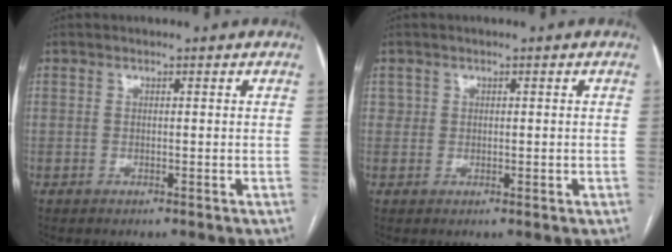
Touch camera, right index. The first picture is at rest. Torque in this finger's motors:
{"motor_torque": [-0.30, 0.66, 0.04, 0.02]}